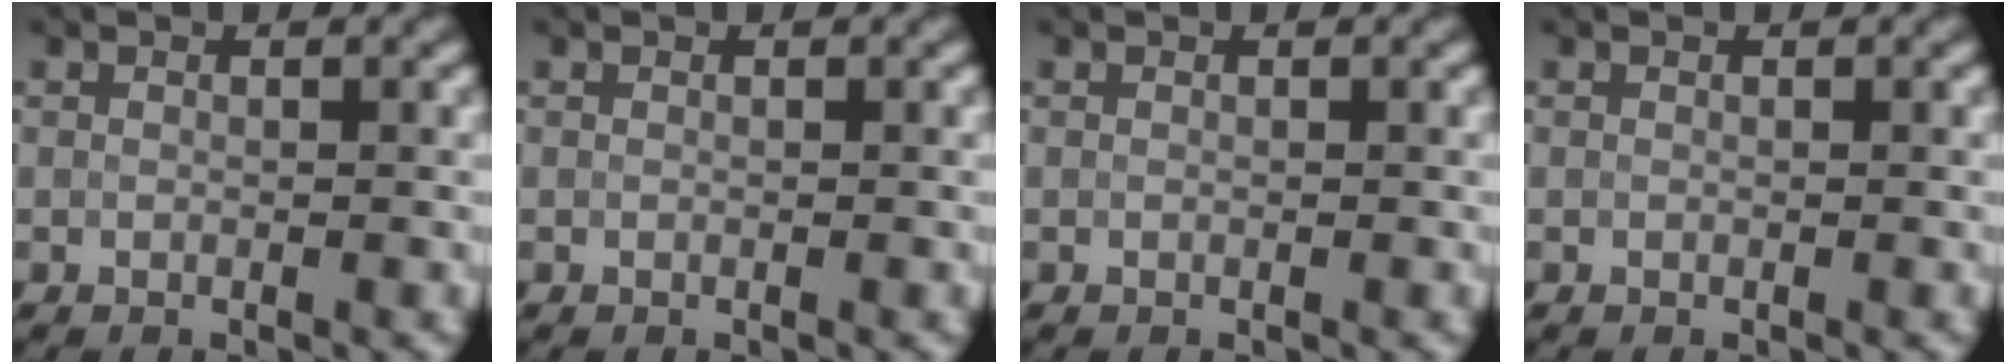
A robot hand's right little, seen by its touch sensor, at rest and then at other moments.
{"total": 0.0}
{"total": 0.0}
{"total": 0.0}